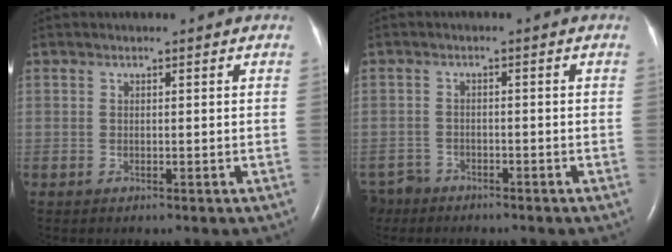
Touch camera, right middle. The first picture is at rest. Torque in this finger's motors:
{"motor_torque": [-0.17, -0.24, -0.12, -0.01]}